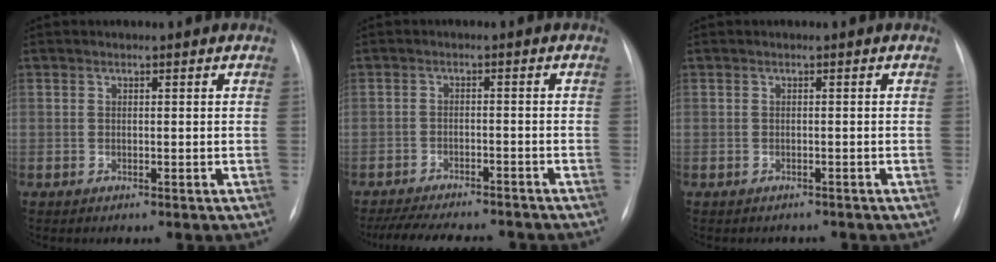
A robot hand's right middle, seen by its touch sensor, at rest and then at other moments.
{"total": 13.5, "force": [-11.9, 3.0, 5.5], "torque": [-0.102, -0.005, -0.162]}
{"total": 1.5, "force": [-1.4, 0.6, 0.0], "torque": [0.000, 0.000, -0.018]}